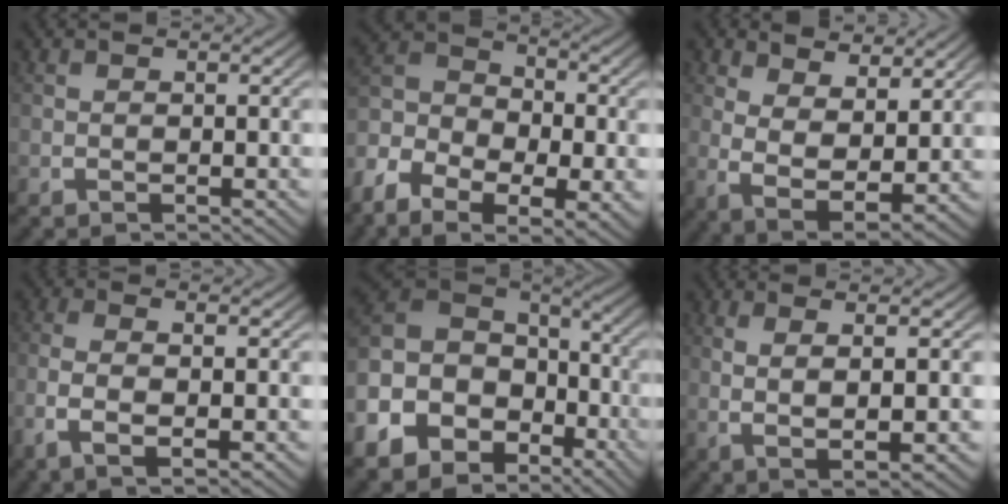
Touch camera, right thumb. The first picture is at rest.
{"total": 9.0, "force": [-0.8, 6.6, 6.2], "torque": [-0.122, -0.023, -0.018]}
{"total": 6.9, "force": [0.0, 4.6, 5.1], "torque": [-0.118, -0.047, 0.023]}
{"total": 4.6, "force": [-0.6, 2.0, 4.1], "torque": [-0.099, -0.010, -0.003]}
{"total": 12.7, "force": [-1.6, 10.4, 7.2], "torque": [-0.170, -0.039, -0.008]}
{"total": 6.1, "force": [0.5, 2.4, 5.6], "torque": [-0.113, -0.008, 0.020]}